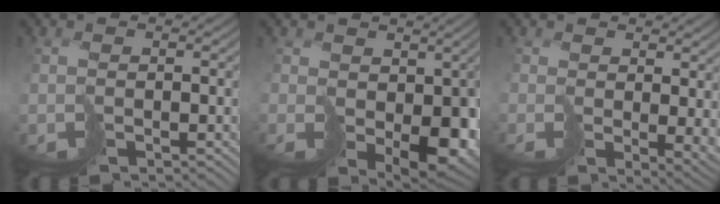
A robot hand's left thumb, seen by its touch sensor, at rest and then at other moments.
{"total": 6.3, "force": [0.2, 4.6, 4.3], "torque": [-0.071, -0.030, 0.017]}
{"total": 4.0, "force": [1.2, 2.1, 3.2], "torque": [-0.061, -0.021, 0.038]}